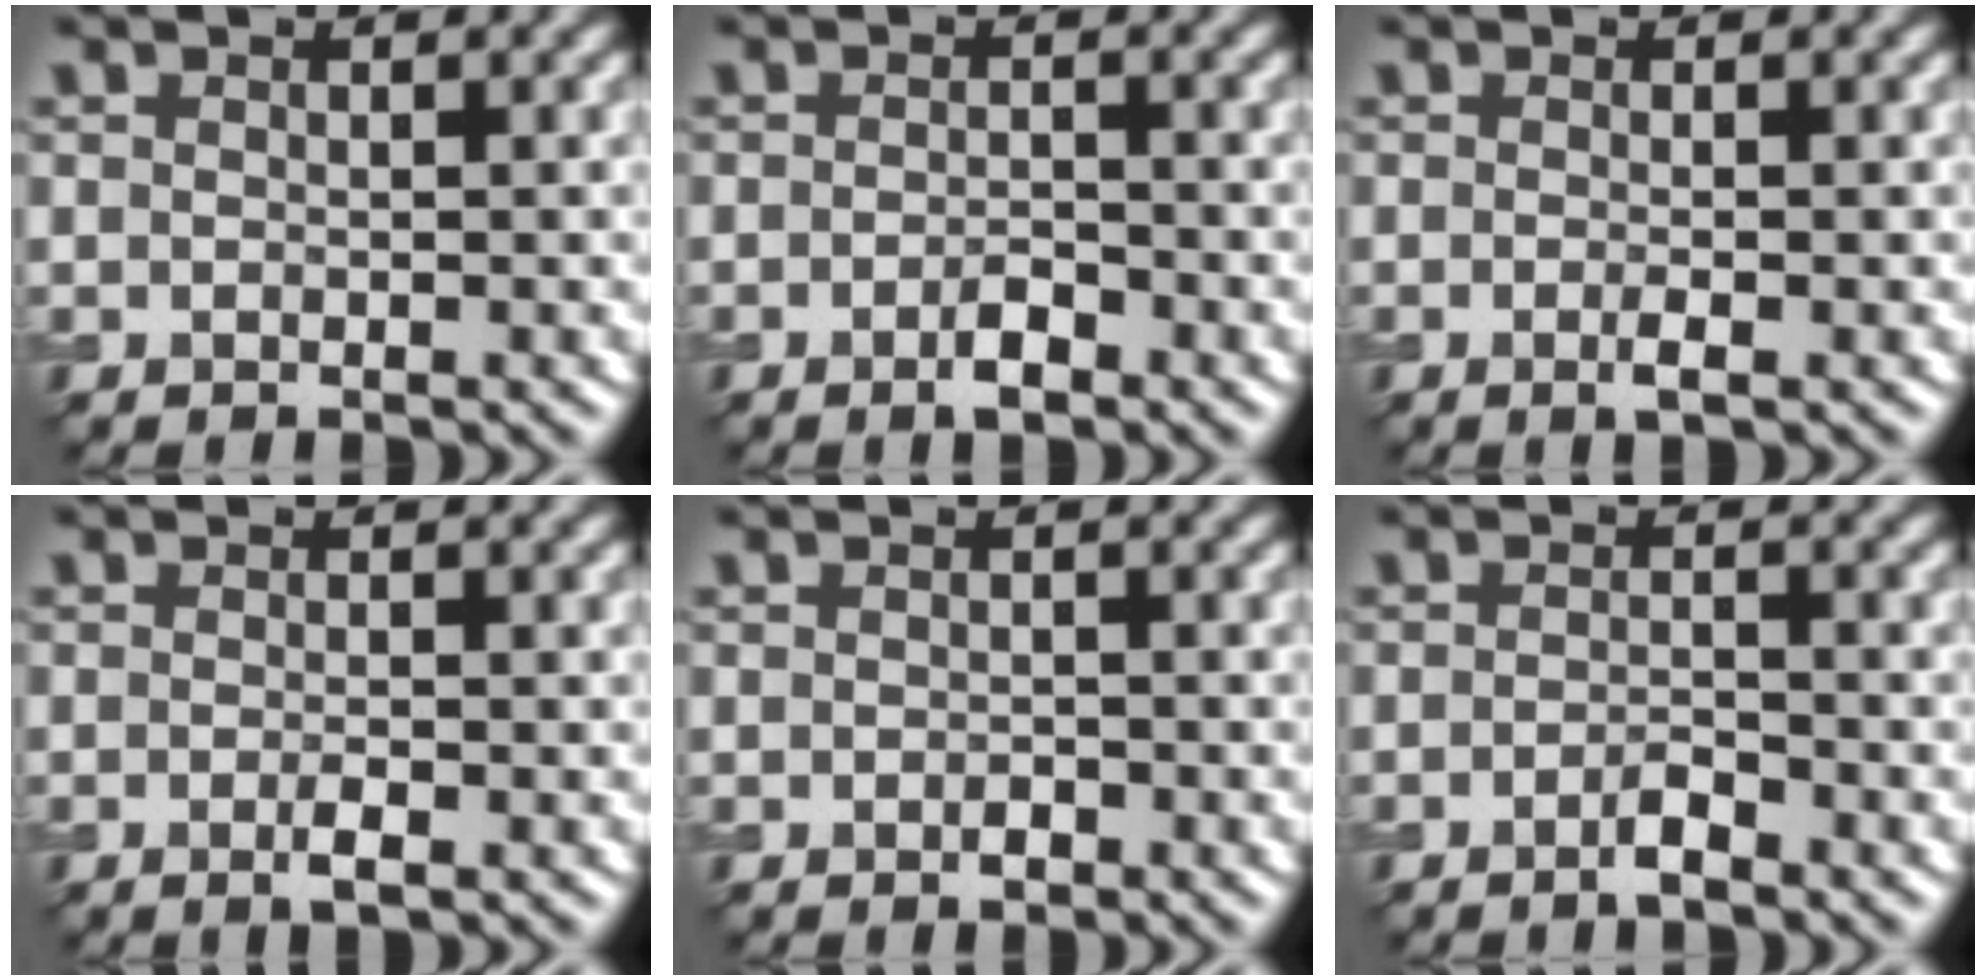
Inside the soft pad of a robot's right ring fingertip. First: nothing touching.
{"total": 1.7, "force": [-1.0, 0.5, 1.3], "torque": [-0.025, -0.001, -0.019]}
{"total": 1.1, "force": [-0.4, 0.1, 1.0], "torque": [-0.019, -0.004, -0.008]}
{"total": 1.3, "force": [-0.5, 0.2, 1.2], "torque": [-0.021, -0.003, -0.011]}
{"total": 0.8, "force": [-0.4, 0.5, 0.6], "torque": [-0.009, -0.001, -0.006]}
{"total": 1.5, "force": [-1.0, 0.3, 1.1], "torque": [-0.021, 0.001, -0.021]}